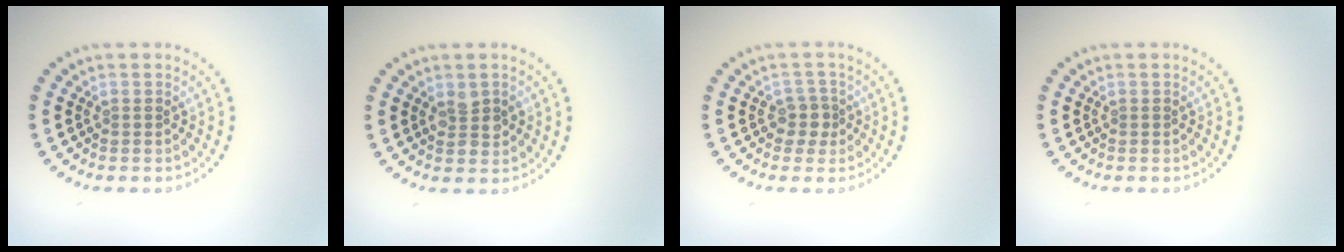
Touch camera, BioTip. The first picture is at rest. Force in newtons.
{"total": 2.1, "press": 2.0, "slide": 0.2}
{"total": 2.0, "press": 1.6, "slide": 1.1}
{"total": 0.0}